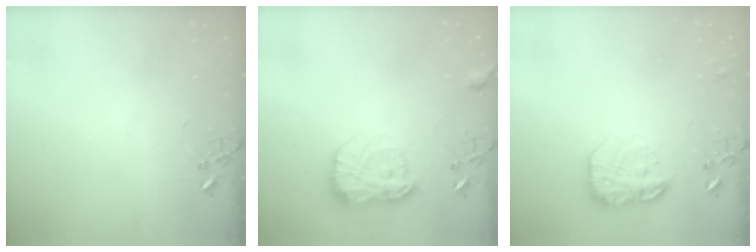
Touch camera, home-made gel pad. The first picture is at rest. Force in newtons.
{"total": 16.5, "press": 16.5, "slide": 1.1}
{"total": 17.3, "press": 17.2, "slide": 1.2}